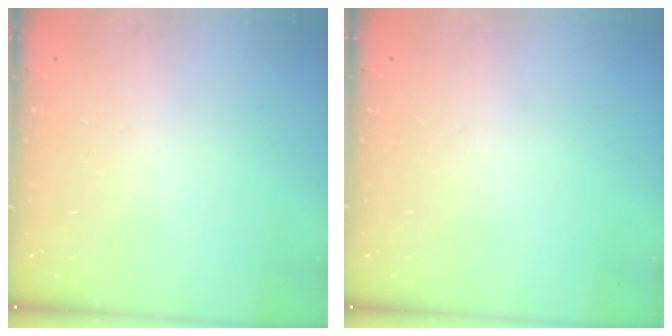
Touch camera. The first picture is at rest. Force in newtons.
{"total": 0.0}